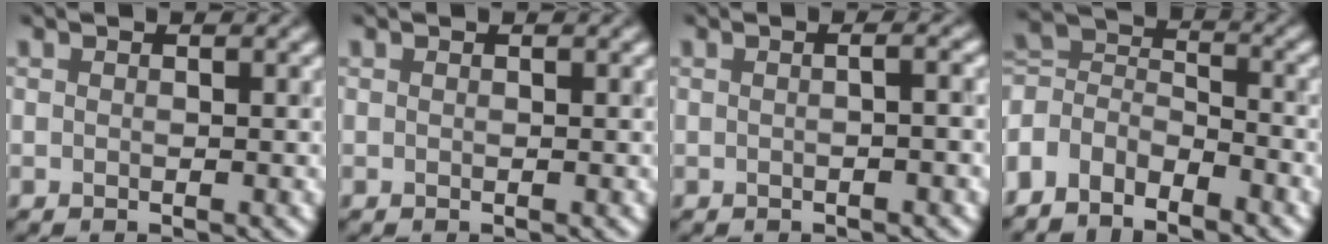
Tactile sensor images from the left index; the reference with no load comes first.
{"total": 0.0}
{"total": 3.5, "force": [0.4, 2.0, 2.9], "torque": [0.005, 0.018, -0.029]}
{"total": 4.5, "force": [-3.6, 2.3, 1.5], "torque": [-0.029, 0.003, -0.074]}